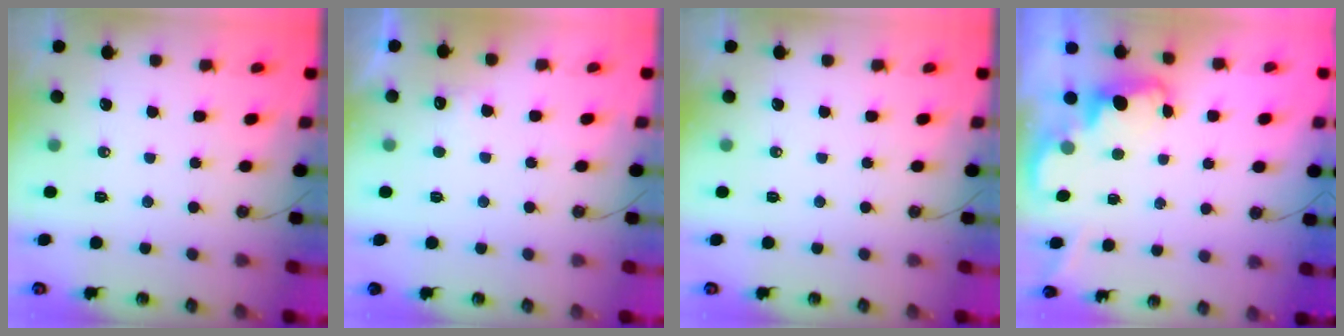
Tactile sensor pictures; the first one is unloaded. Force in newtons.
{"total": 5.2, "press": 5.1, "slide": 1.2}
{"total": 0.0}
{"total": 2.3, "press": 2.2, "slide": 0.5}